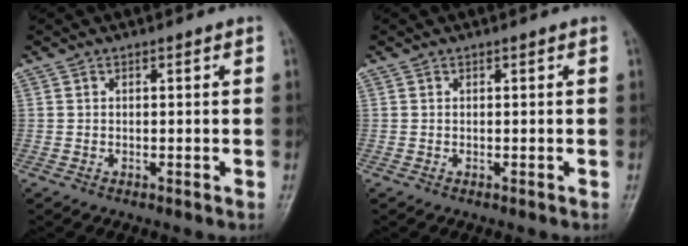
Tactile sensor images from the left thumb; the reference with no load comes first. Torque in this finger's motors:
{"motor_torque": [0.01, 0.00, -0.09, -0.05, 0.00]}